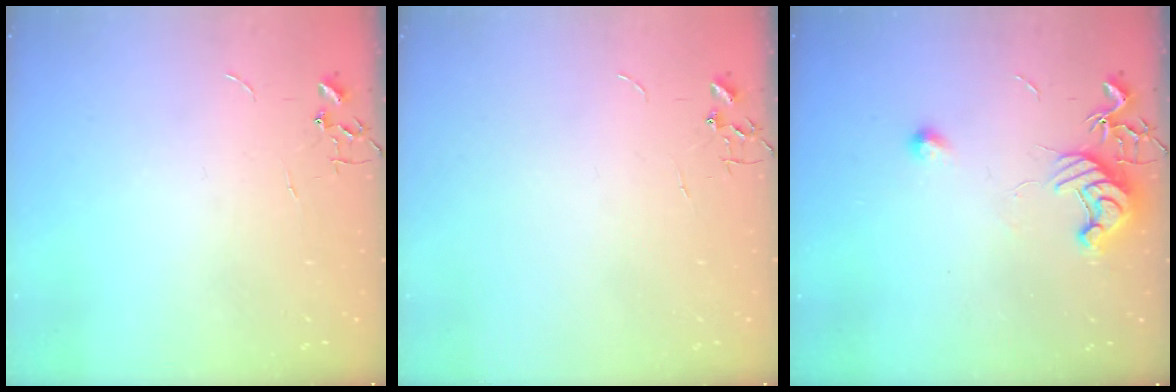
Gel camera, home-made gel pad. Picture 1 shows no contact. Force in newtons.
{"total": 0.0}
{"total": 11.2, "press": 11.2, "slide": 0.3}